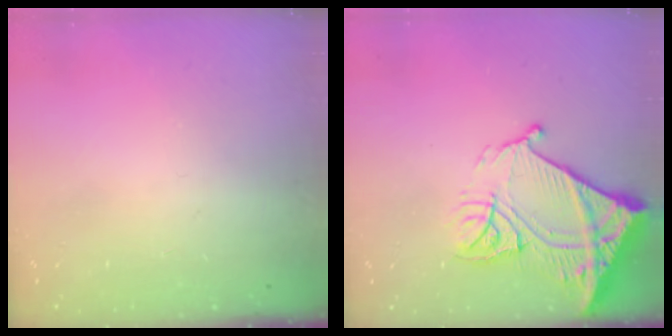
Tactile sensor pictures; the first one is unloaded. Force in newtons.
{"total": 19.3, "press": 19.2, "slide": 2.2}